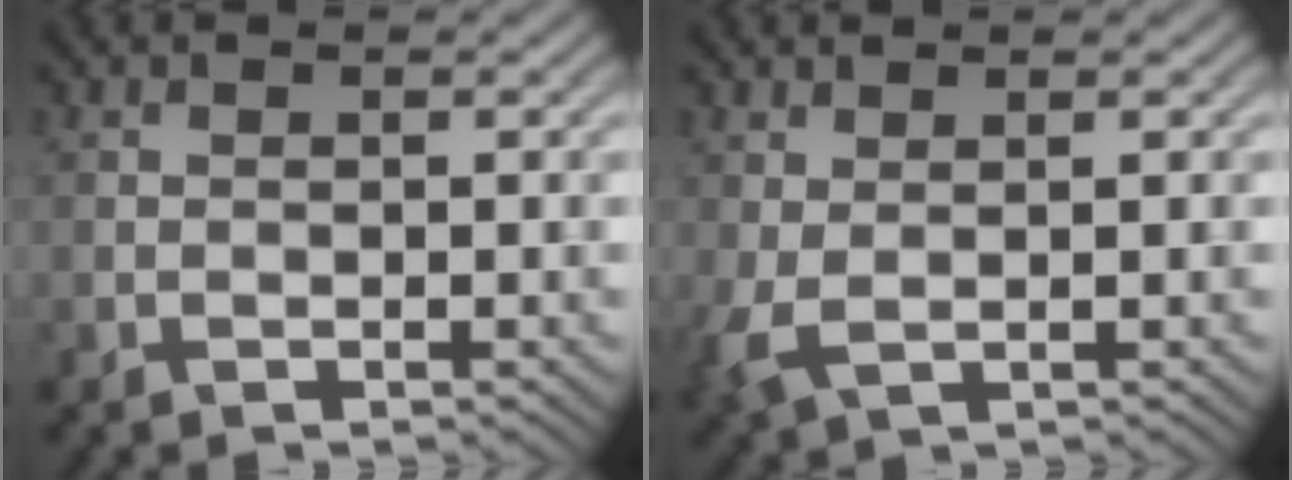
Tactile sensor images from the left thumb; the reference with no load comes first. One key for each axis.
{"total": 2.6, "fx": 0.6, "fy": 1.1, "fz": 2.2, "tx": -0.066, "ty": -0.002, "tz": 0.012}